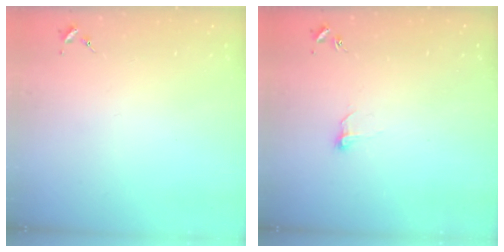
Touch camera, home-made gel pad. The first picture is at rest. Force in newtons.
{"total": 5.5, "press": 5.5, "slide": 0.6}